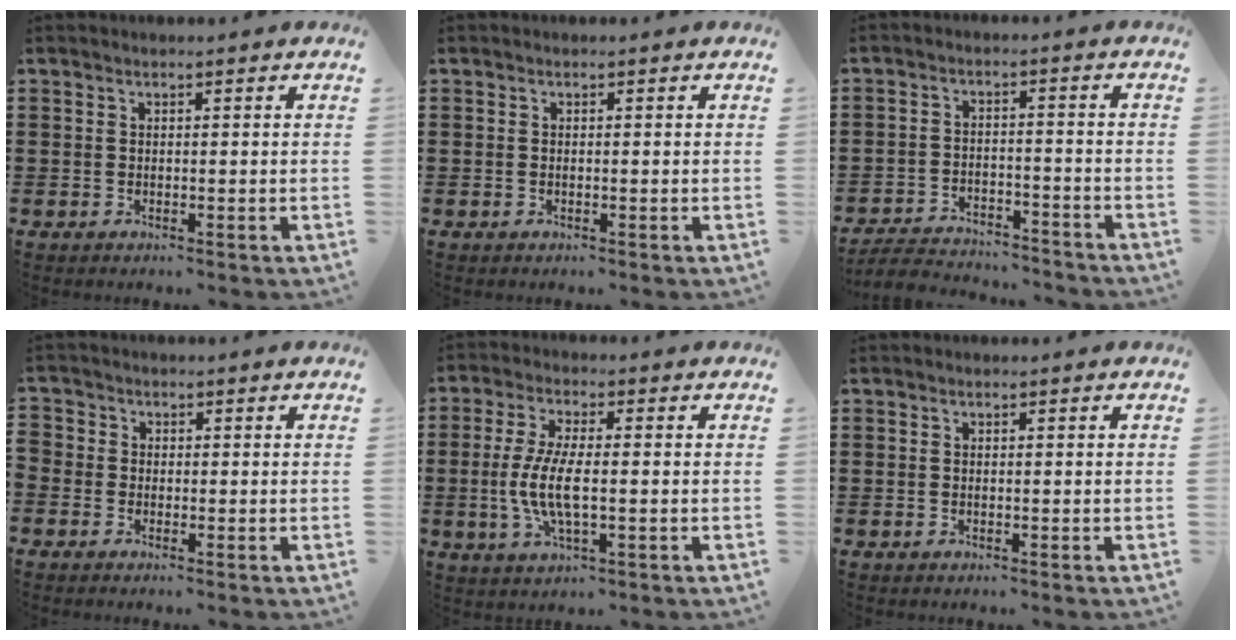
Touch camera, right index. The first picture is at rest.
{"total": 0.0}
{"total": 4.7, "force": [-4.6, 0.5, 0.6], "torque": [-0.018, 0.002, -0.096]}
{"total": 1.1, "force": [-0.8, 0.8, 0.1], "torque": [-0.005, 0.003, -0.017]}
{"total": 7.6, "force": [-1.2, 2.5, 7.1], "torque": [-0.164, -0.010, -0.032]}
{"total": 0.0}